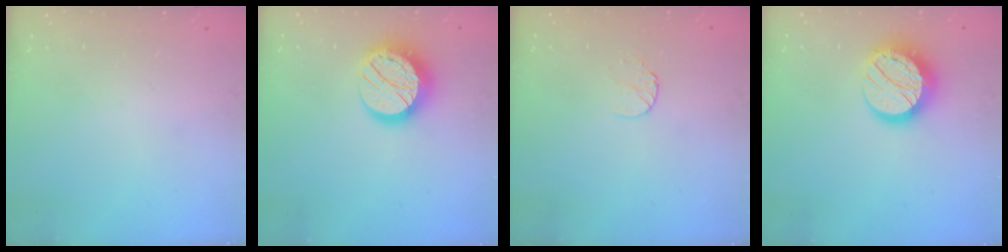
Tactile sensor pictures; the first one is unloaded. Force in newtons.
{"total": 14.5, "press": 14.5, "slide": 0.8}
{"total": 5.5, "press": 5.5, "slide": 0.5}
{"total": 14.5, "press": 14.5, "slide": 0.8}